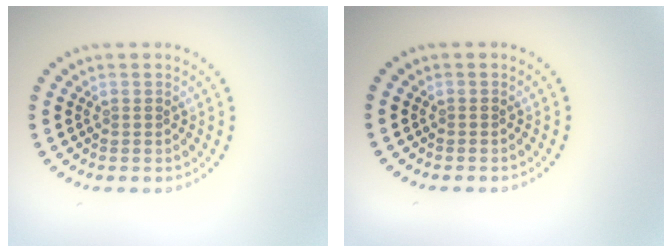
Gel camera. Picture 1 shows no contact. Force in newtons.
{"total": 0.0}